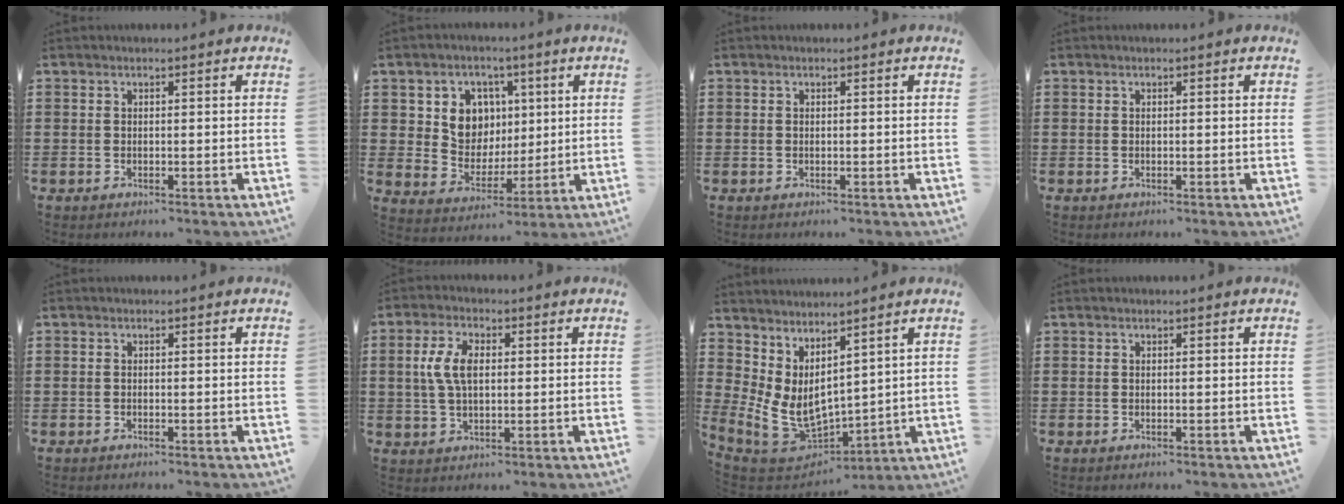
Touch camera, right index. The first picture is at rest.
{"total": 8.1, "force": [2.3, 7.1, 3.1], "torque": [-0.073, 0.011, 0.040]}
{"total": 0.0}
{"total": 0.0}
{"total": 0.0}
{"total": 5.9, "force": [0.8, 3.4, 4.8], "torque": [-0.117, 0.010, 0.006]}
{"total": 7.6, "force": [2.2, 5.2, 5.2], "torque": [-0.142, -0.038, 0.048]}
{"total": 0.0}